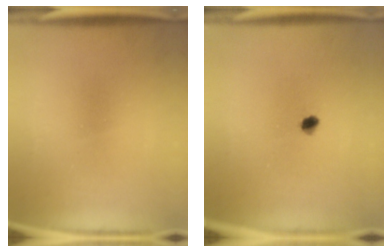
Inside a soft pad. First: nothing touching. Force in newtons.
{"total": 1.9}